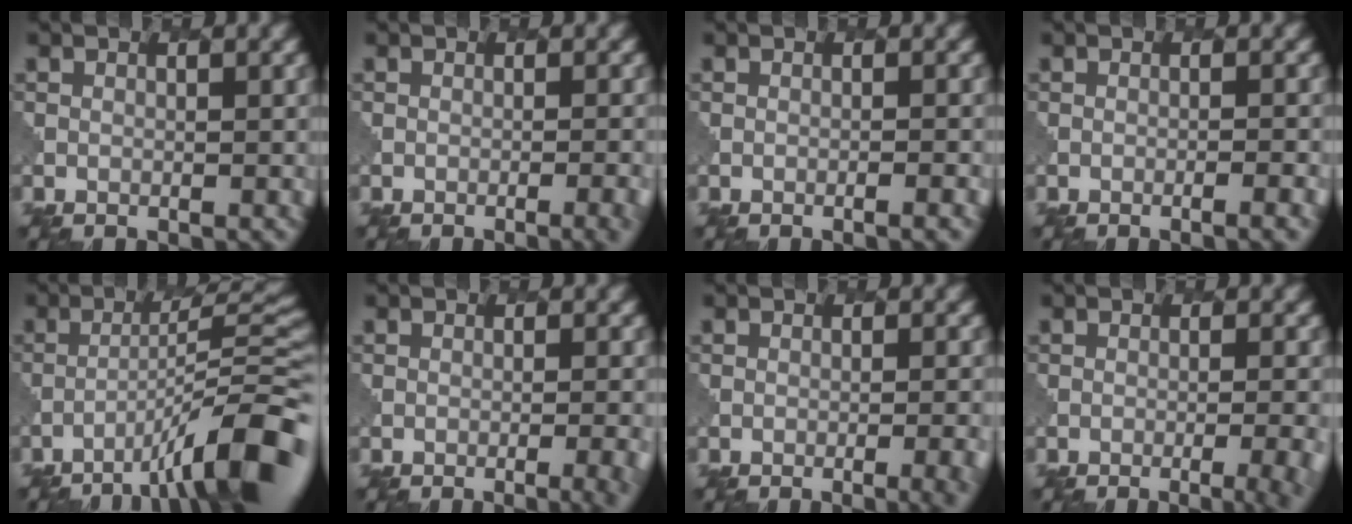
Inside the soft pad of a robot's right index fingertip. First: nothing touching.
{"total": 3.6, "force": [-1.7, 1.4, 2.8], "torque": [-0.008, 0.012, -0.021]}
{"total": 1.4, "force": [-0.6, 0.5, 1.2], "torque": [-0.004, 0.010, -0.018]}
{"total": 2.3, "force": [-1.1, 0.8, 1.8], "torque": [-0.010, 0.011, -0.023]}
{"total": 9.8, "force": [-5.9, 1.3, 7.7], "torque": [-0.113, 0.020, -0.098]}
{"total": 4.5, "force": [-2.1, 1.8, 3.6], "torque": [-0.015, 0.011, -0.023]}
{"total": 4.8, "force": [-2.1, 2.0, 3.9], "torque": [-0.016, 0.012, -0.023]}
{"total": 7.0, "force": [-3.4, 2.9, 5.4], "torque": [-0.034, 0.000, -0.032]}